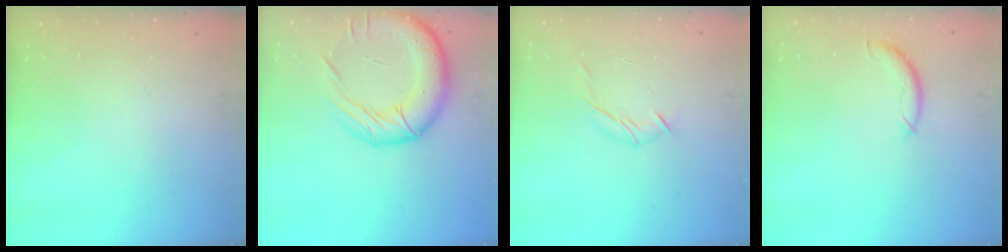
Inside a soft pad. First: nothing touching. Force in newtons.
{"total": 20.3, "press": 19.9, "slide": 4.2}
{"total": 6.7, "press": 6.6, "slide": 1.2}
{"total": 7.8, "press": 7.8, "slide": 0.5}